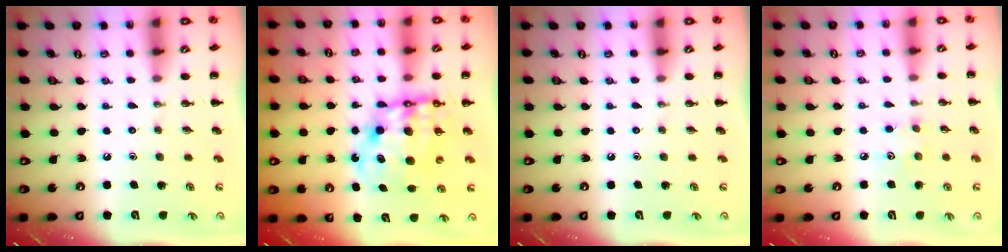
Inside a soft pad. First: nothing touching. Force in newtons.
{"total": 12.2, "press": 11.8, "slide": 3.3}
{"total": 0.0}
{"total": 3.4, "press": 3.3, "slide": 0.7}